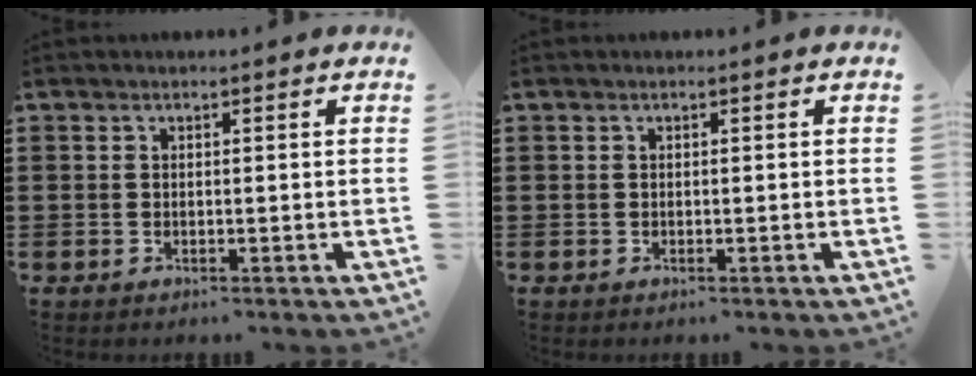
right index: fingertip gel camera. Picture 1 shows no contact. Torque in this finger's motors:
{"motor_torque": [0.24, 0.25, 0.03, 0.00]}